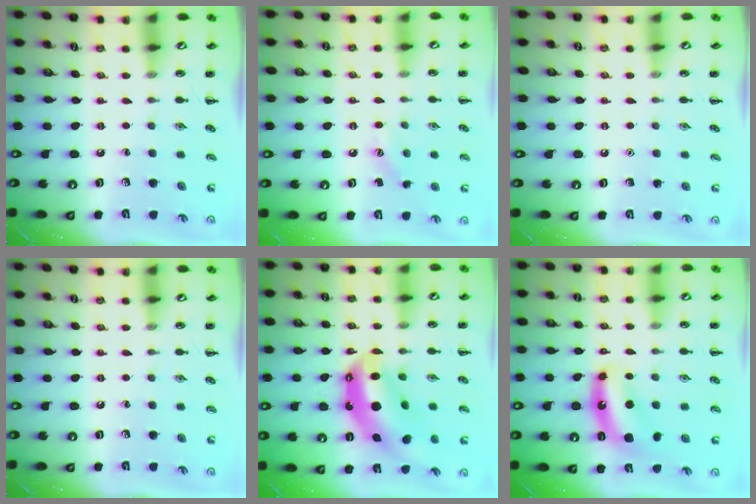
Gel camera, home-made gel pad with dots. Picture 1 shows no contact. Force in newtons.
{"total": 6.6, "press": 6.4, "slide": 1.8}
{"total": 1.6, "press": 1.6, "slide": 0.1}
{"total": 0.0}
{"total": 14.9, "press": 14.2, "slide": 4.3}
{"total": 7.8, "press": 7.7, "slide": 1.4}